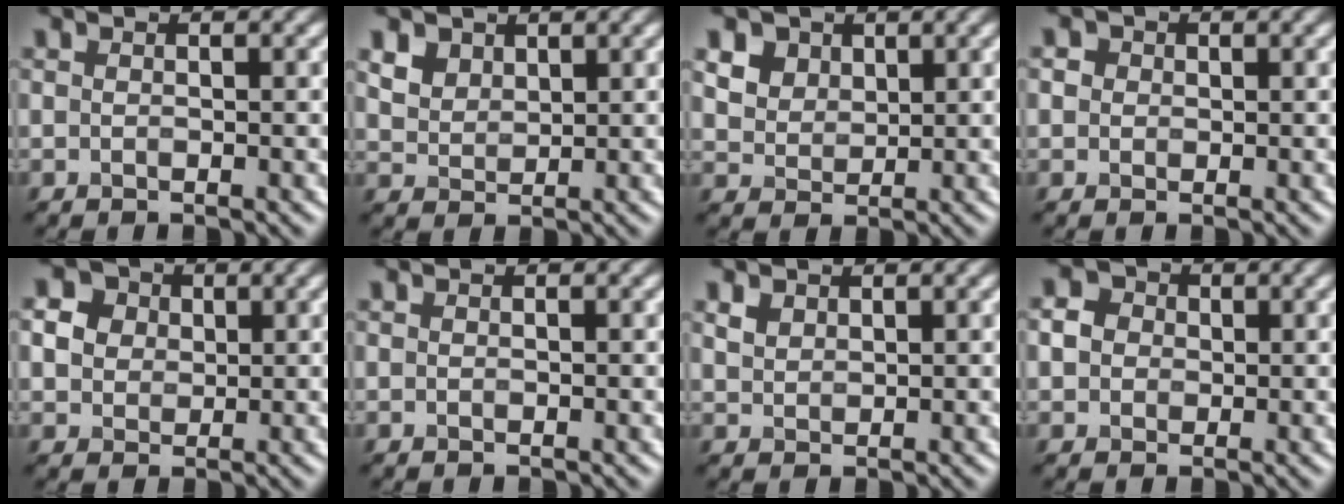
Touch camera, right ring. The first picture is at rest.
{"total": 2.1, "force": [1.8, 1.0, -0.1], "torque": [-0.039, -0.002, 0.068]}
{"total": 4.5, "force": [3.1, 3.0, 1.2], "torque": [-0.078, 0.010, 0.085]}
{"total": 0.6, "force": [0.1, 0.4, -0.4], "torque": [-0.004, 0.006, 0.005]}
{"total": 2.0, "force": [0.8, 1.8, 0.2], "torque": [-0.036, 0.000, 0.041]}
{"total": 0.0}
{"total": 1.1, "force": [0.6, -0.3, -0.9], "torque": [-0.006, 0.003, 0.042]}
{"total": 1.2, "force": [-0.1, 1.1, -0.2], "torque": [-0.011, 0.003, 0.017]}